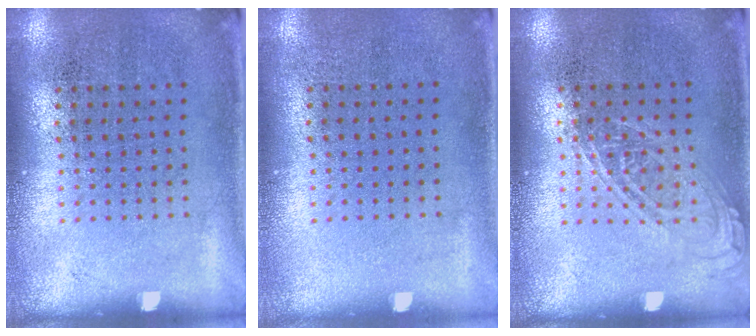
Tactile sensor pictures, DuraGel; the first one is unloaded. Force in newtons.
{"total": 0.0}
{"total": 1.0, "press": 1.0, "slide": 0.1}